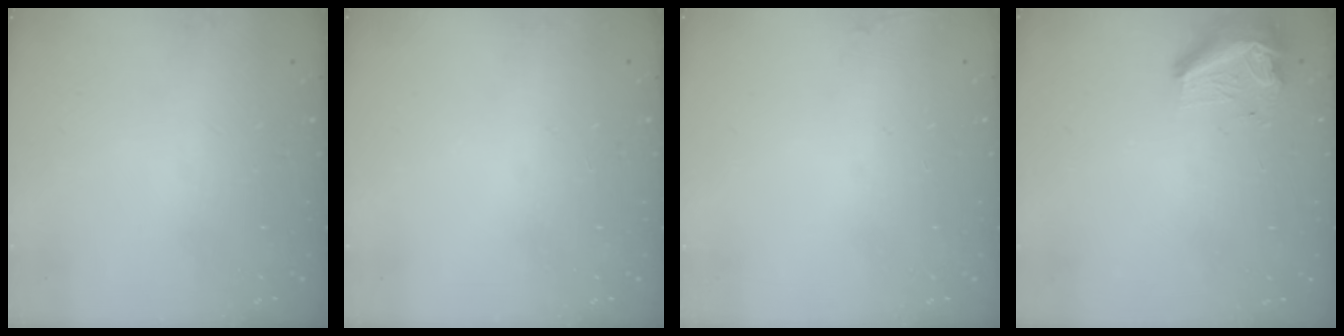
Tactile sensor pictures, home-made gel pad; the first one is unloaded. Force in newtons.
{"total": 0.0}
{"total": 7.0, "press": 4.6, "slide": 5.3}
{"total": 9.3, "press": 9.2, "slide": 1.6}